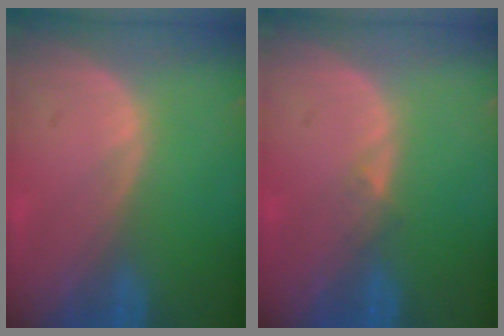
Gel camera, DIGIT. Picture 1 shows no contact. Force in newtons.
{"total": 1.2, "press": 0.9, "slide": 0.9}